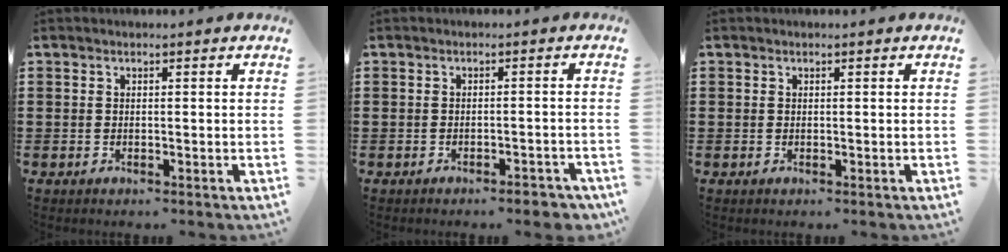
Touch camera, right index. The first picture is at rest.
{"total": 2.4, "force": [-2.1, 0.2, 1.0], "torque": [-0.019, -0.001, -0.041]}
{"total": 0.0}